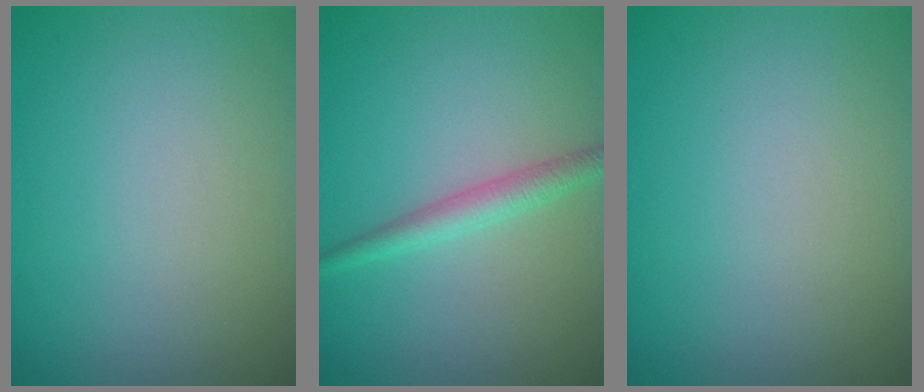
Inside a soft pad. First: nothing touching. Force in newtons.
{"total": 2.2, "press": 2.2, "slide": 0.1}
{"total": 0.0}